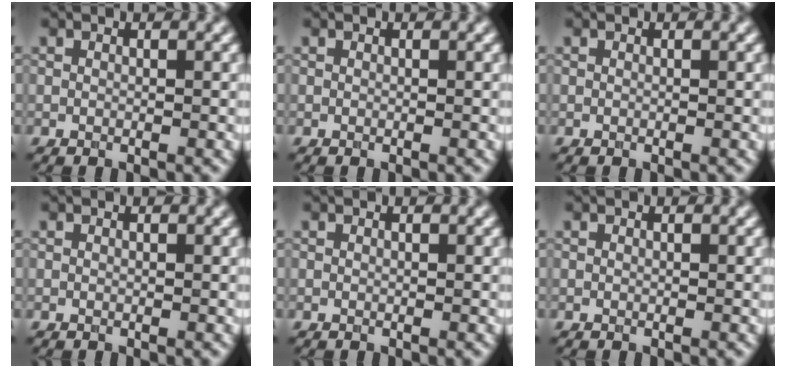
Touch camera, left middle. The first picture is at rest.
{"total": 0.0}
{"total": 0.0}
{"total": 0.0}
{"total": 0.0}
{"total": 0.0}